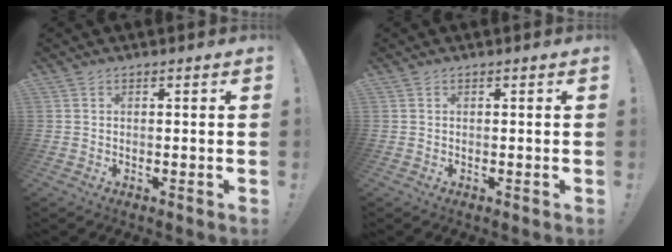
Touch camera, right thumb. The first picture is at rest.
{"total": 0.0}